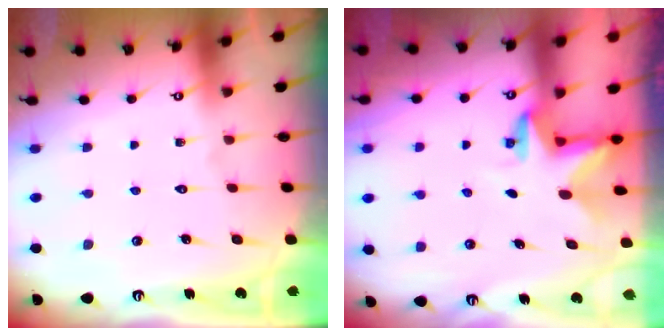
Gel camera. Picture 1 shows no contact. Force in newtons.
{"total": 2.9, "press": 2.9, "slide": 0.2}